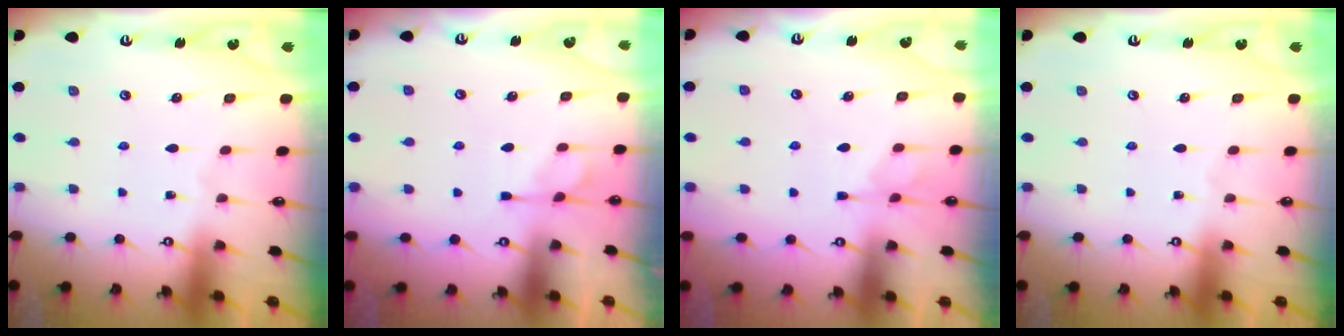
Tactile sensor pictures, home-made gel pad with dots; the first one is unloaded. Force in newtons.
{"total": 6.4, "press": 6.3, "slide": 1.4}
{"total": 1.3, "press": 0.6, "slide": 1.1}
{"total": 0.0}